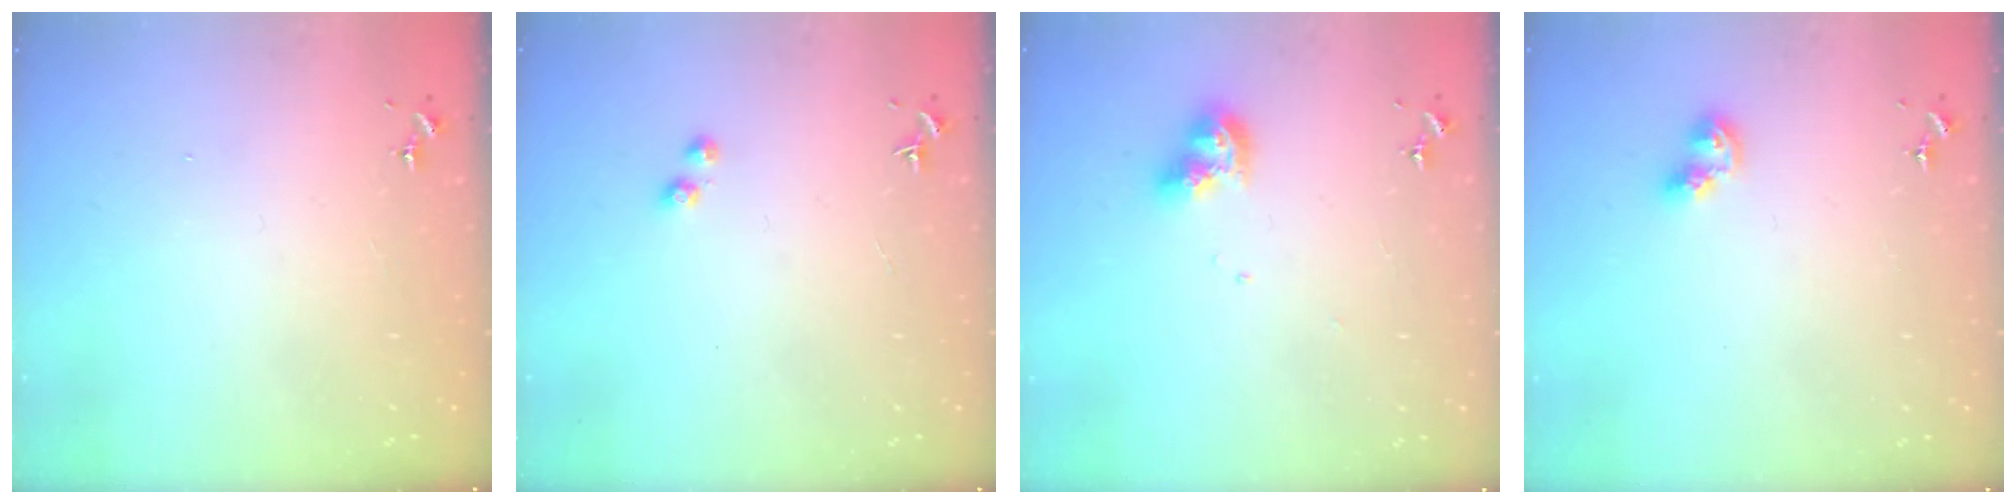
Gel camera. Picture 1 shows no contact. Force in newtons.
{"total": 2.7, "press": 2.6, "slide": 0.9}
{"total": 9.0, "press": 8.9, "slide": 1.2}
{"total": 8.3, "press": 8.3, "slide": 0.9}